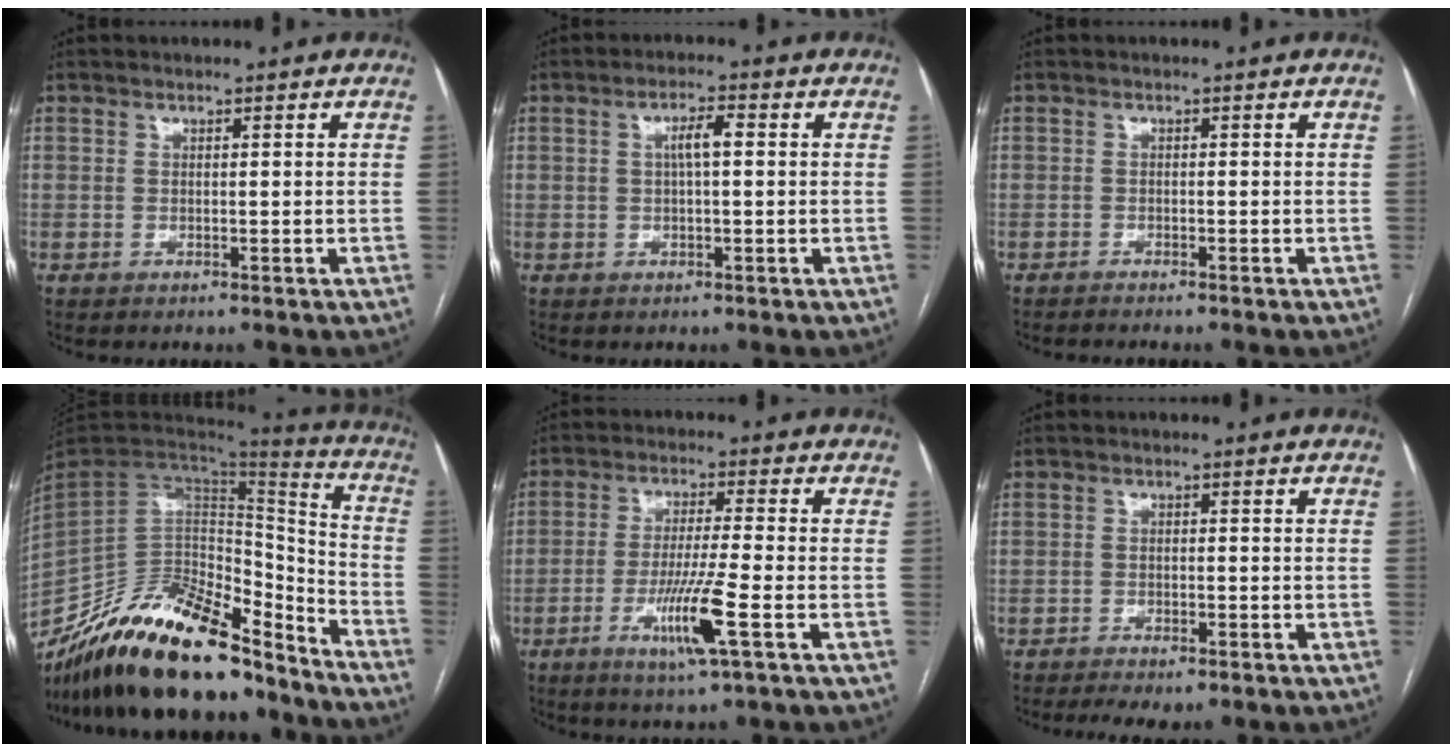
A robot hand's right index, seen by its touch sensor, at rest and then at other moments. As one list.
[{"total": 3.4, "force": [0.4, 0.9, 3.3], "torque": [-0.060, 0.013, 0.007]}, {"total": 2.4, "force": [-2.2, 0.5, 0.8], "torque": [-0.015, -0.005, -0.027]}, {"total": 31.1, "force": [-23.8, 9.9, 17.5], "torque": [-0.336, -0.031, -0.390]}, {"total": 9.1, "force": [-3.8, -0.4, 8.3], "torque": [-0.158, -0.016, -0.068]}, {"total": 5.1, "force": [-3.7, 2.3, 2.7], "torque": [-0.043, -0.005, -0.051]}]